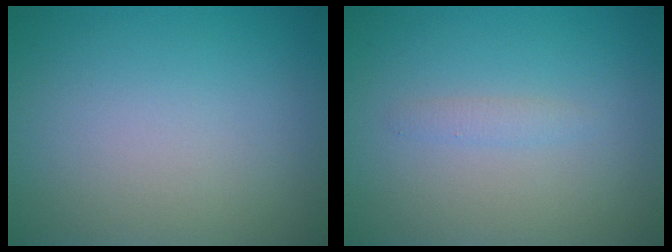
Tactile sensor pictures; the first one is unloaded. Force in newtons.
{"total": 0.9, "press": 0.9, "slide": 0.0}